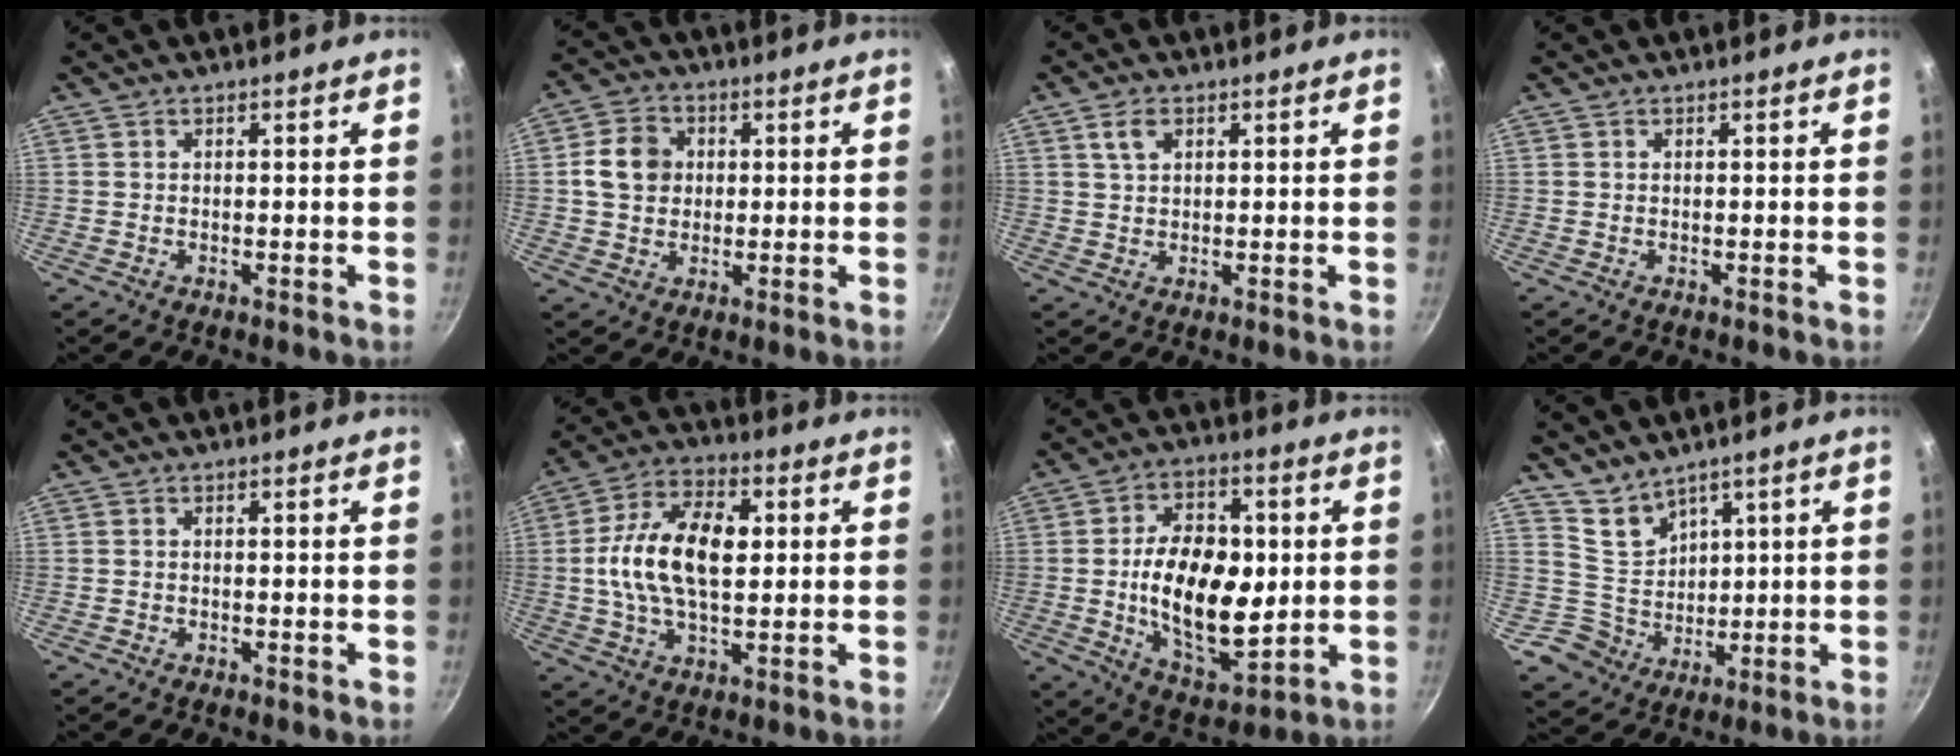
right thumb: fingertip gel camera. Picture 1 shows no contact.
{"total": 7.7, "force": [1.0, 6.5, 4.1], "torque": [-0.051, 0.009, 0.007]}
{"total": 3.3, "force": [1.4, 2.3, 1.9], "torque": [-0.026, 0.000, 0.028]}
{"total": 0.0}
{"total": 0.0}
{"total": 15.7, "force": [1.5, 8.9, 12.9], "torque": [-0.220, 0.018, 0.015]}
{"total": 19.3, "force": [-0.3, 11.4, 15.5], "torque": [-0.225, -0.007, 0.004]}
{"total": 7.1, "force": [4.6, 5.3, 0.1], "torque": [0.025, -0.035, 0.100]}